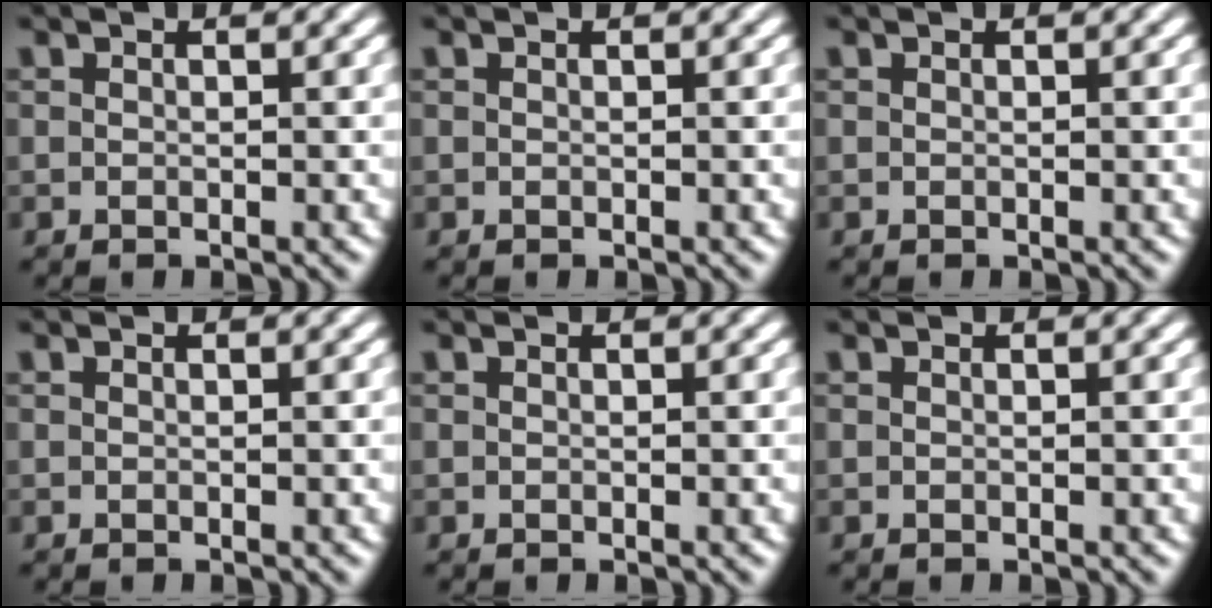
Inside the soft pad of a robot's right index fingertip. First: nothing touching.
{"total": 0.0}
{"total": 0.0}
{"total": 0.0}
{"total": 0.0}
{"total": 0.0}